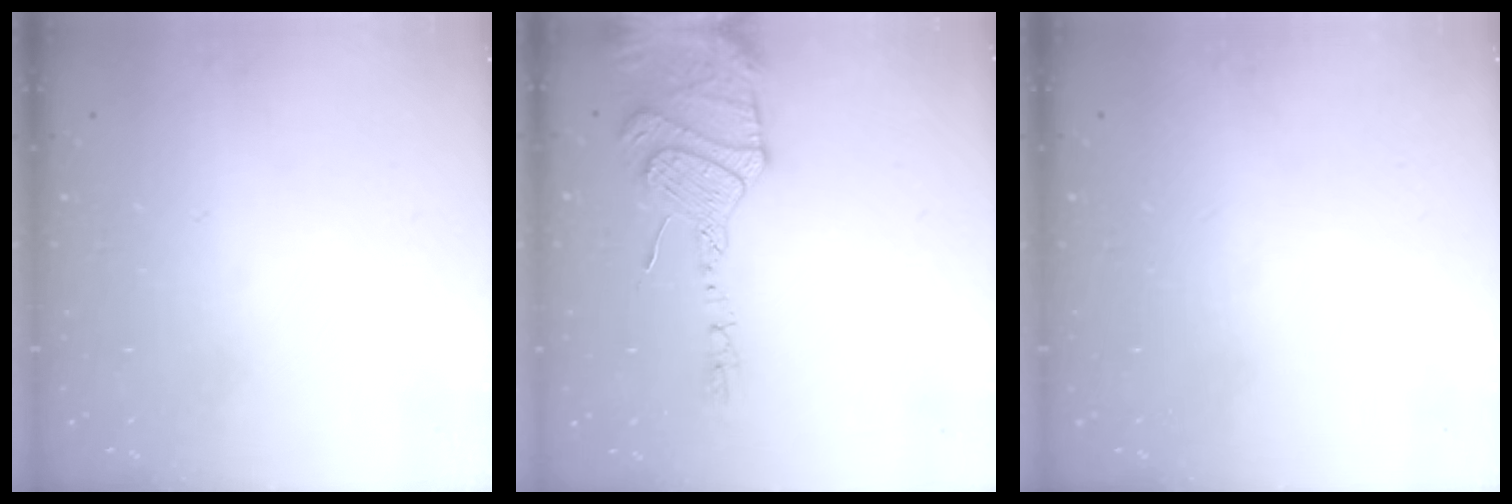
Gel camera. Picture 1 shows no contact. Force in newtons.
{"total": 14.8, "press": 14.5, "slide": 2.9}
{"total": 0.0}